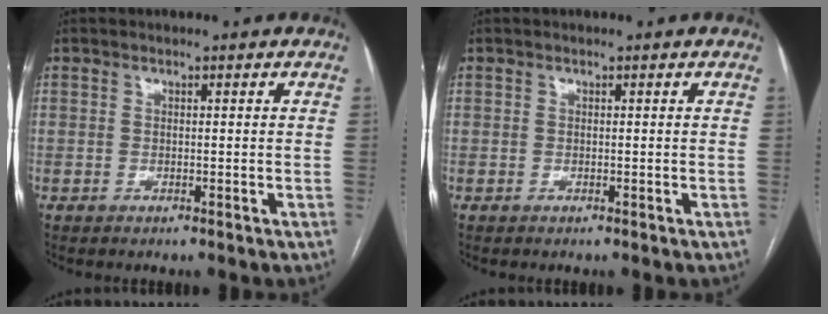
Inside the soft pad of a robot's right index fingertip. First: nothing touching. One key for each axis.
{"total": 0.0}